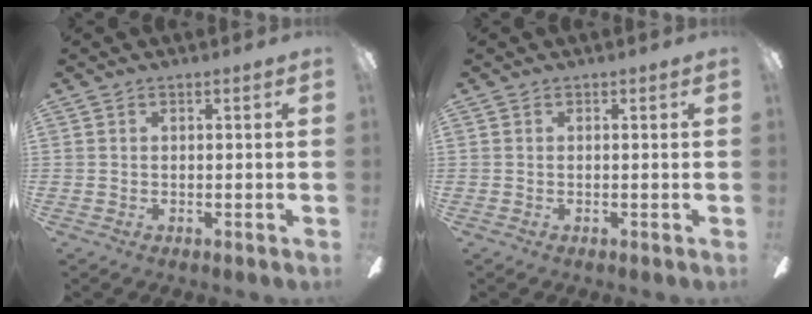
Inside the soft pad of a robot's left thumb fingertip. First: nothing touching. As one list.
[{"total": 0.0}]